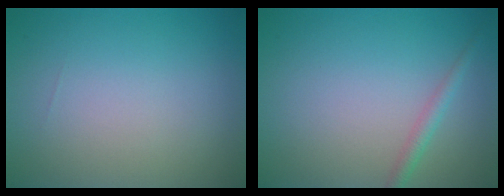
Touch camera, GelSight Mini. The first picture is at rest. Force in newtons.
{"total": 1.4, "press": 1.4, "slide": 0.0}